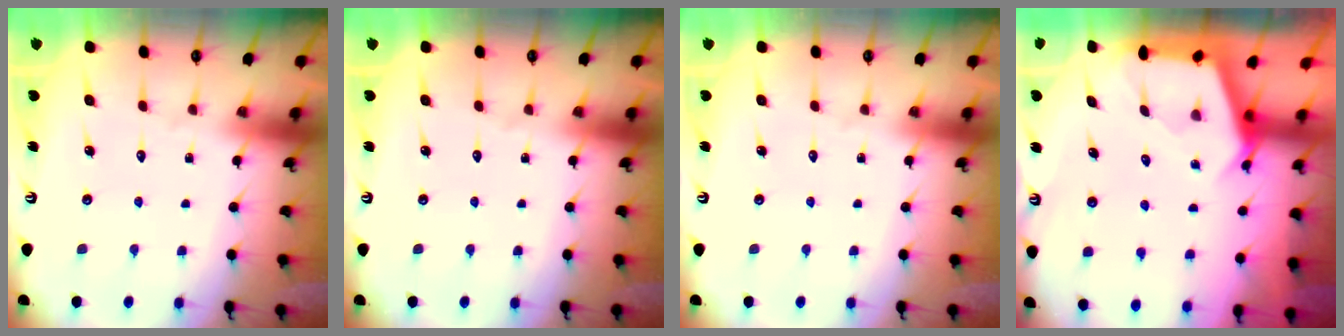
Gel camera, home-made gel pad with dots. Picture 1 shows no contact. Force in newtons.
{"total": 0.0}
{"total": 0.0}
{"total": 2.8, "press": 2.8, "slide": 0.3}